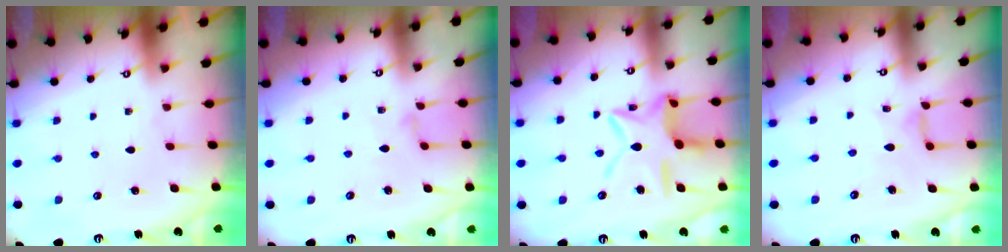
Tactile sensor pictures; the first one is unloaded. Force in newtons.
{"total": 1.3, "press": 1.2, "slide": 0.3}
{"total": 12.8, "press": 12.7, "slide": 1.2}
{"total": 2.1, "press": 2.0, "slide": 0.4}